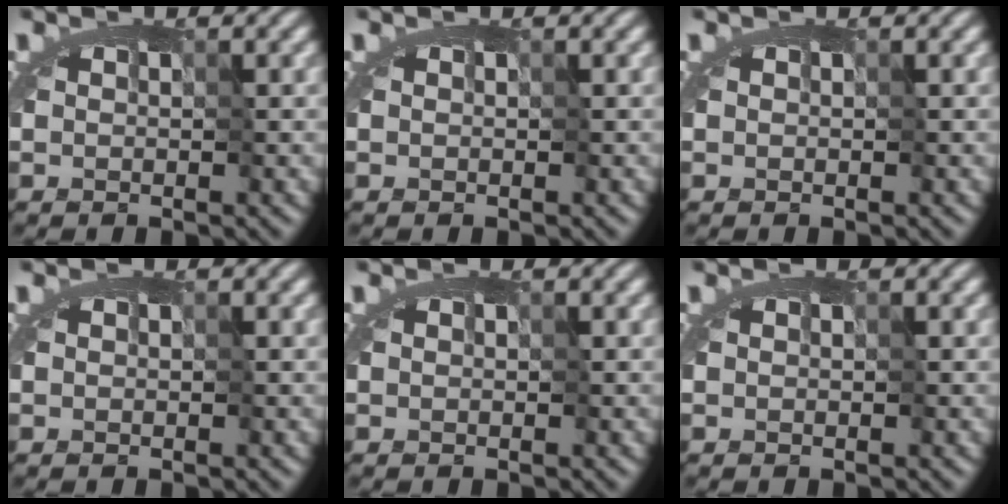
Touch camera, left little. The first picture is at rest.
{"total": 0.0}
{"total": 0.0}
{"total": 0.0}
{"total": 0.0}
{"total": 0.0}